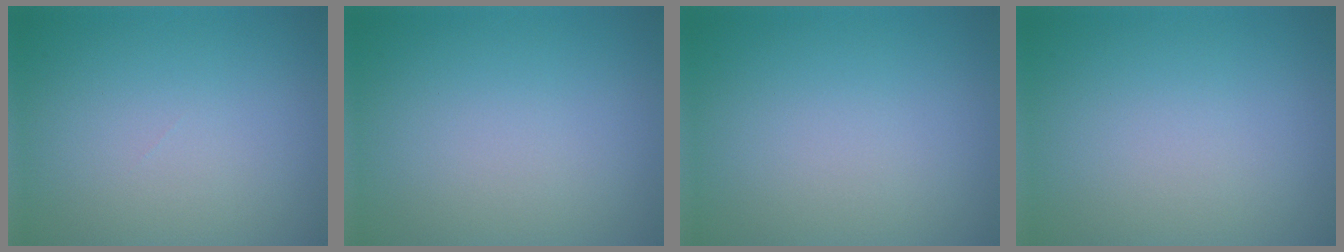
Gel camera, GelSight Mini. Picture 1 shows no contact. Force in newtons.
{"total": 0.0}
{"total": 0.0}
{"total": 0.0}